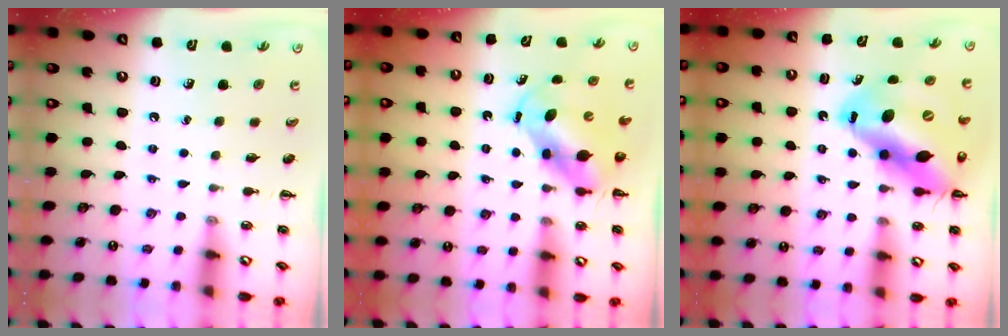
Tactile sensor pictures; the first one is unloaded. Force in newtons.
{"total": 5.4, "press": 5.3, "slide": 1.1}
{"total": 19.4, "press": 18.5, "slide": 5.6}